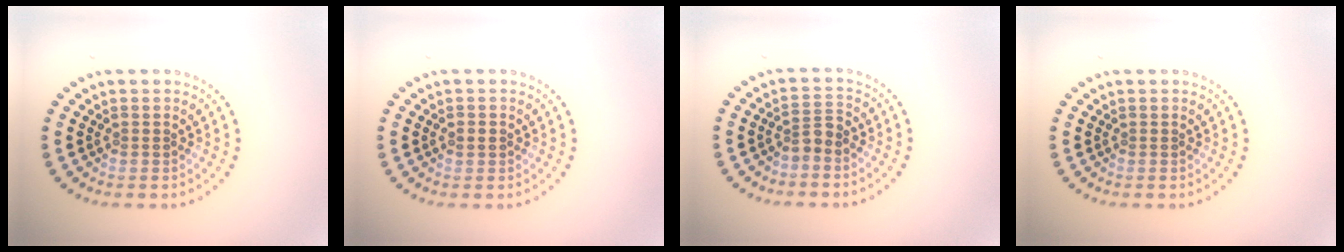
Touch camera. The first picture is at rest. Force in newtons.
{"total": 1.1, "press": 1.1, "slide": 0.2}
{"total": 1.7, "press": 1.4, "slide": 1.1}
{"total": 0.0}